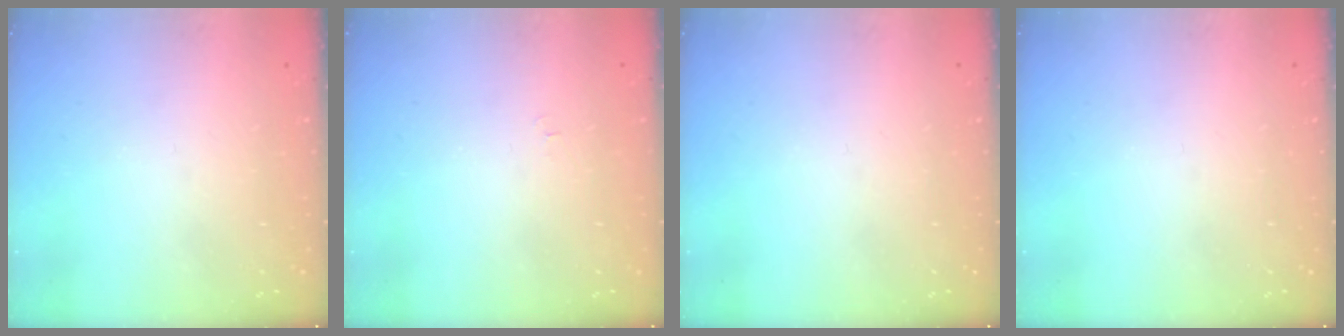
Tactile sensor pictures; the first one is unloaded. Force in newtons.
{"total": 3.1, "press": 3.1, "slide": 0.5}
{"total": 0.0}
{"total": 0.0}